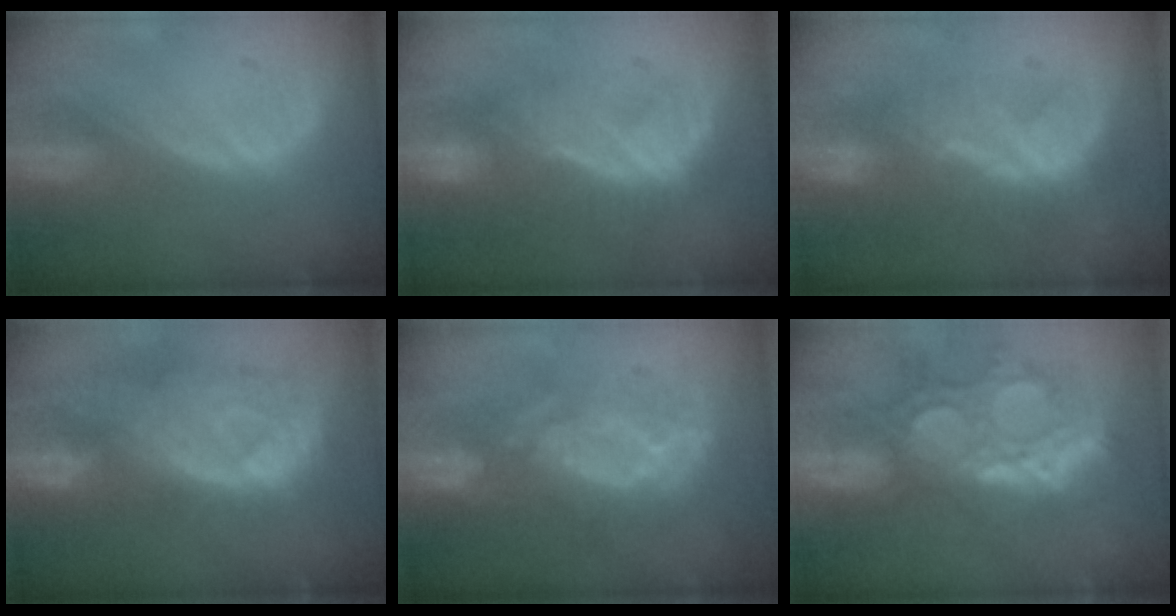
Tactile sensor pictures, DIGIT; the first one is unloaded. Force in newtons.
{"total": 8.1, "press": 8.0, "slide": 1.2}
{"total": 8.5, "press": 7.6, "slide": 3.8}
{"total": 11.2, "press": 9.7, "slide": 5.6}
{"total": 9.0, "press": 8.9, "slide": 1.7}
{"total": 13.3, "press": 11.4, "slide": 6.9}